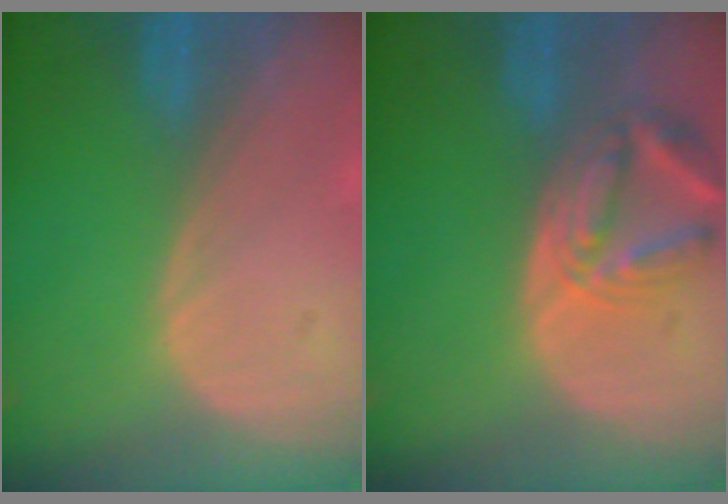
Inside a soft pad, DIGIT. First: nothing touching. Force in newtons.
{"total": 6.7, "press": 6.4, "slide": 2.1}